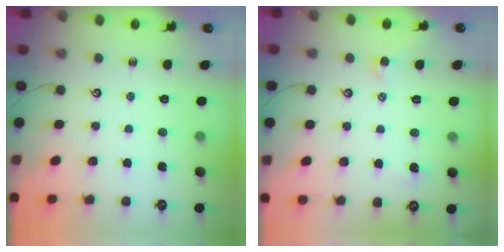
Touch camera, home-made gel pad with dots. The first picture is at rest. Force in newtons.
{"total": 0.8, "press": 0.5, "slide": 0.5}